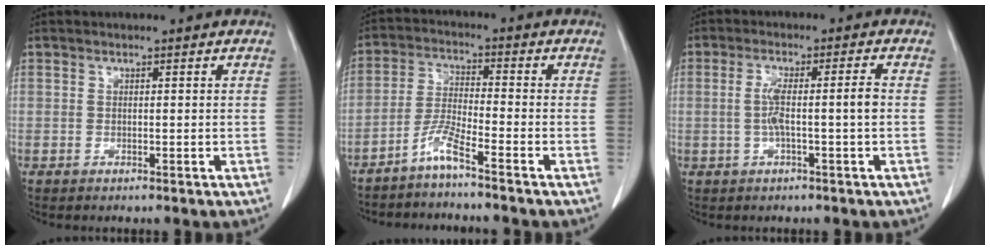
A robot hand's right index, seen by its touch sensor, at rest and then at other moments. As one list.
[{"total": 4.7, "force": [-3.8, -0.6, 2.7], "torque": [-0.062, -0.012, -0.084]}, {"total": 5.1, "force": [-0.5, -0.1, 5.1], "torque": [-0.099, 0.011, -0.008]}]